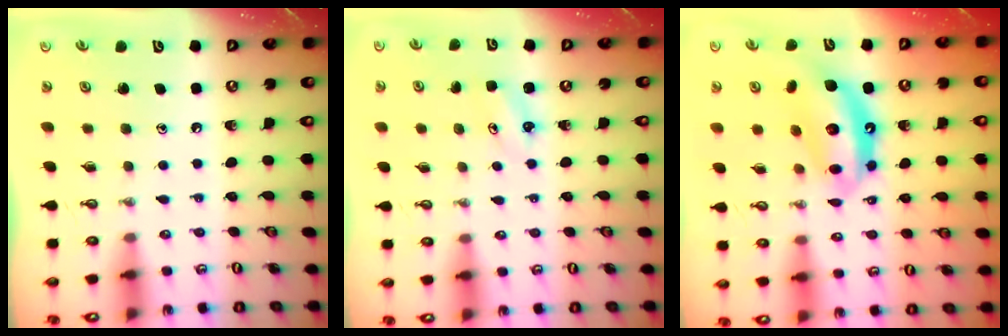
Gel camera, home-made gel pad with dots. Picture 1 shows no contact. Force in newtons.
{"total": 3.7, "press": 3.6, "slide": 0.3}
{"total": 11.7, "press": 11.7, "slide": 0.9}